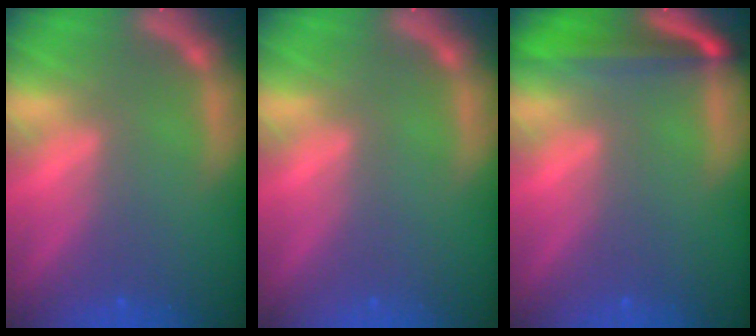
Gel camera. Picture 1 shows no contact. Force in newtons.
{"total": 0.0}
{"total": 5.5}